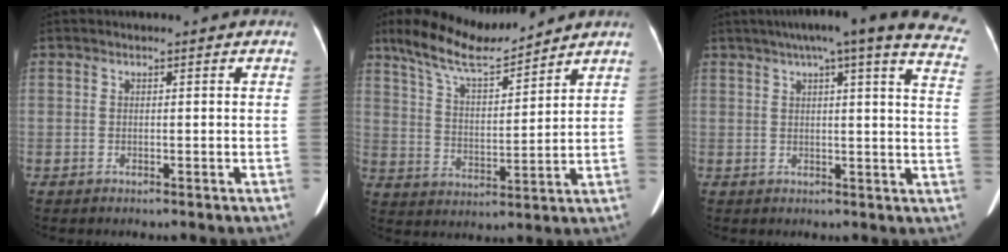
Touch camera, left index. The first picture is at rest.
{"total": 10.5, "force": [9.3, 1.4, 4.7], "torque": [-0.095, -0.001, 0.172]}
{"total": 24.6, "force": [19.7, 2.0, 14.6], "torque": [-0.173, -0.009, 0.220]}